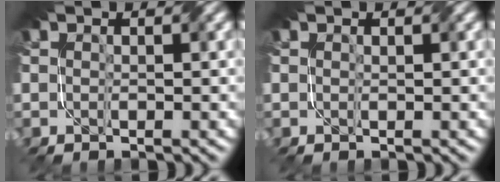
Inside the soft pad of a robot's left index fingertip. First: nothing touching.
{"total": 0.0}